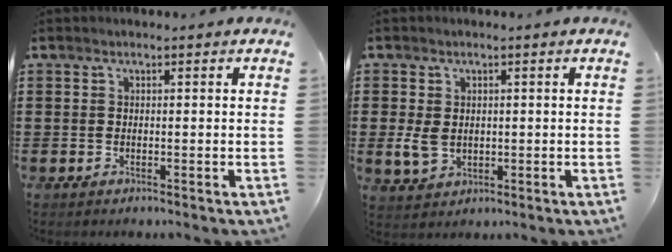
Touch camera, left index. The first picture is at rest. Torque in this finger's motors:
{"motor_torque": [-0.64, 0.59, -0.54, -0.21]}